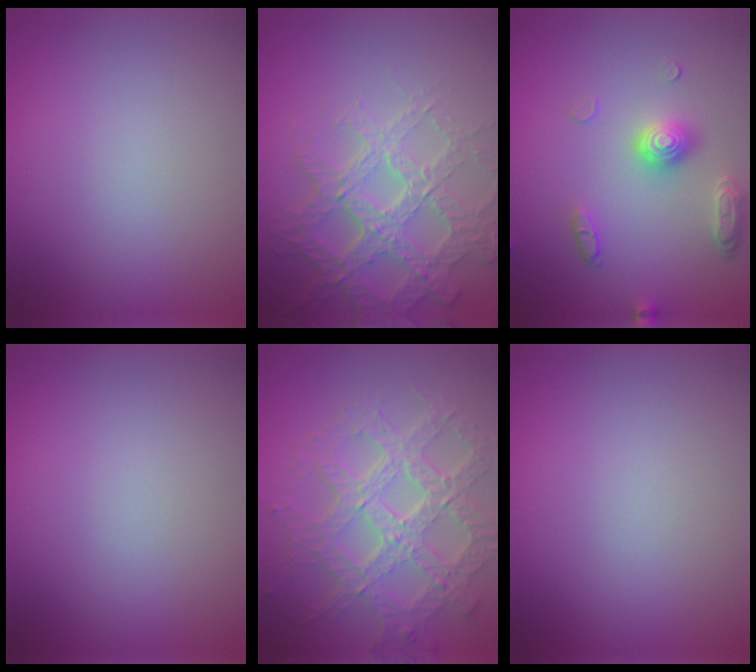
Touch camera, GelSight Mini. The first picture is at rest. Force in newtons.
{"total": 5.8, "press": 4.9, "slide": 3.1}
{"total": 3.6, "press": 3.0, "slide": 2.0}
{"total": 0.0}
{"total": 7.8, "press": 5.6, "slide": 5.5}
{"total": 0.0}